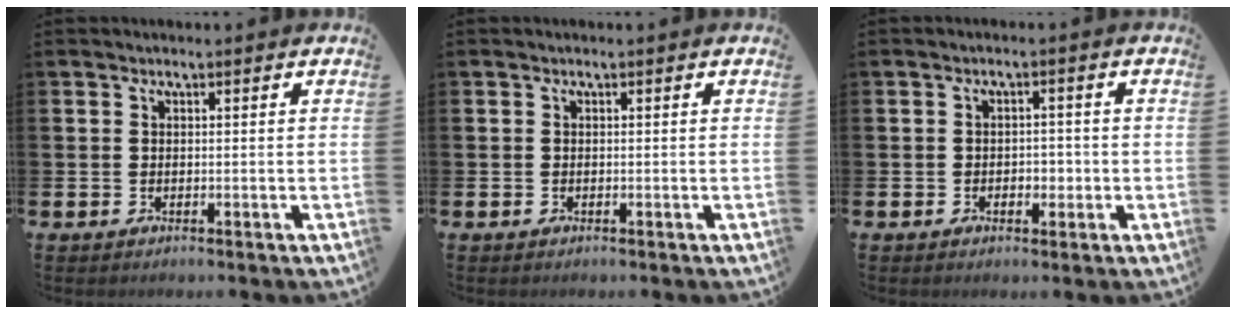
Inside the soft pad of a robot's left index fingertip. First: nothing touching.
{"total": 0.0}
{"total": 2.0, "force": [-0.8, 1.5, 1.1], "torque": [-0.011, 0.000, -0.021]}